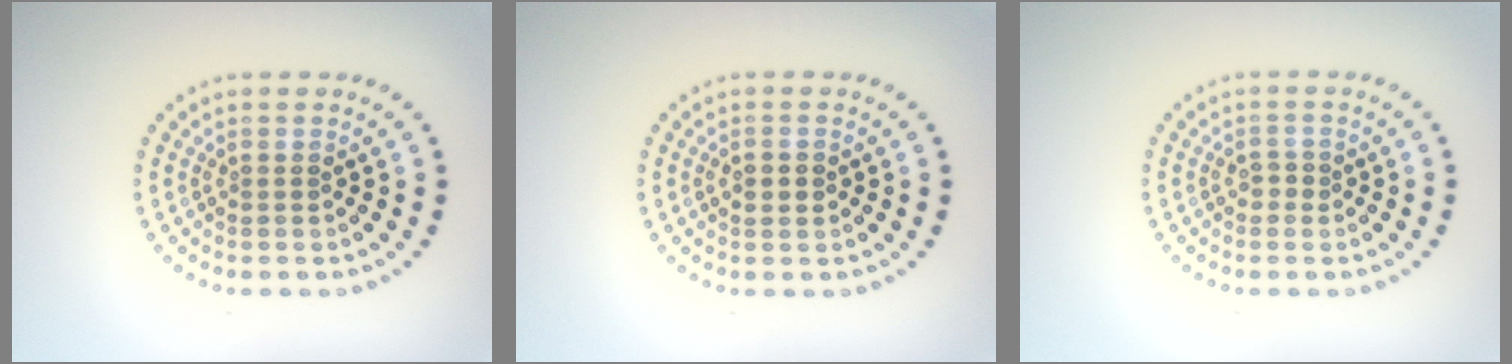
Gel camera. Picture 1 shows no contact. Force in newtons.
{"total": 2.0, "press": 2.0, "slide": 0.0}
{"total": 1.0, "press": 0.9, "slide": 0.3}